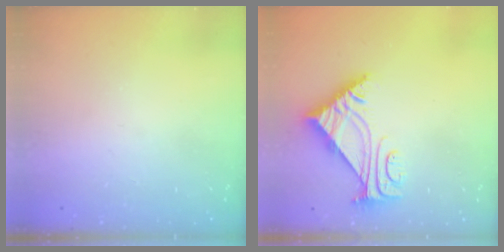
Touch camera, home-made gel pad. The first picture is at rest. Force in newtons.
{"total": 5.6, "press": 5.5, "slide": 0.8}